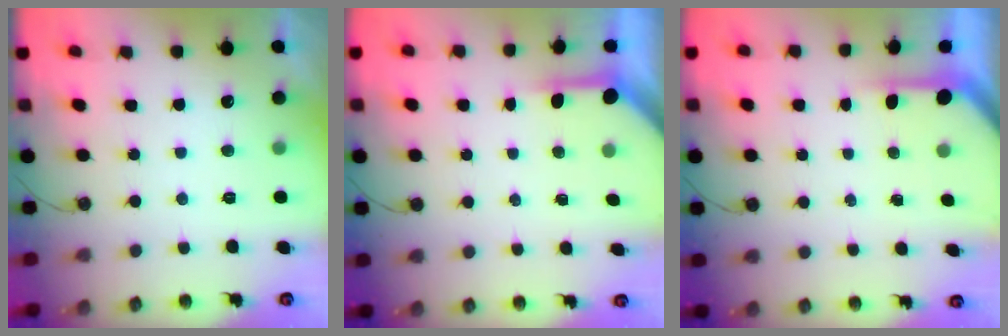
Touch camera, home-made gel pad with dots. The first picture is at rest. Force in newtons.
{"total": 3.8, "press": 3.8, "slide": 0.3}
{"total": 3.7, "press": 3.7, "slide": 0.2}